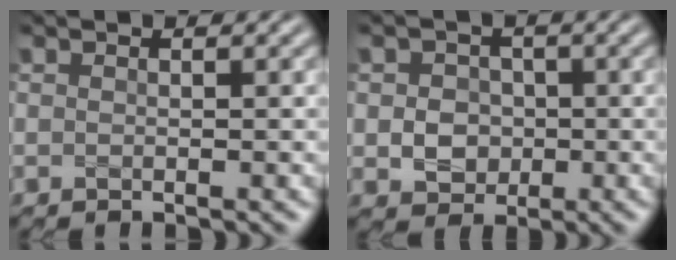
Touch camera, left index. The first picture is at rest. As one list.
[{"total": 3.3, "force": [-0.2, 2.9, 1.6], "torque": [-0.020, -0.003, -0.009]}]